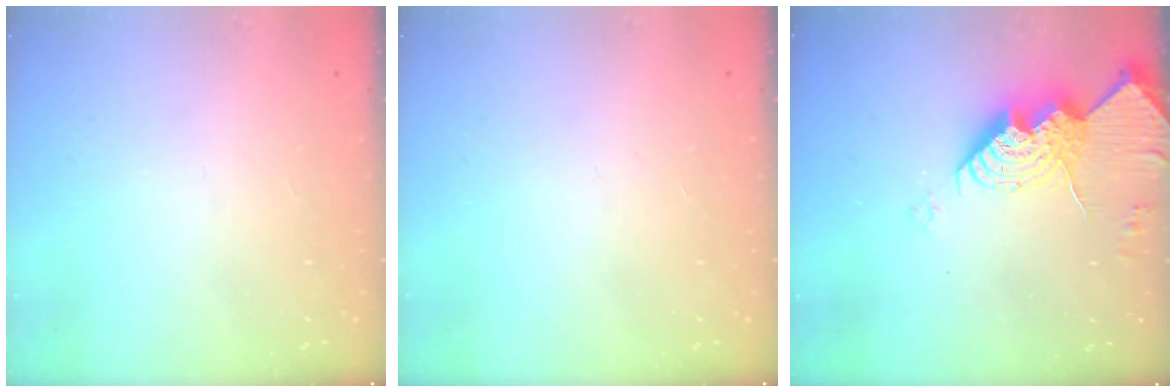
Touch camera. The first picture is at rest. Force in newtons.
{"total": 0.0}
{"total": 15.6, "press": 15.5, "slide": 1.5}